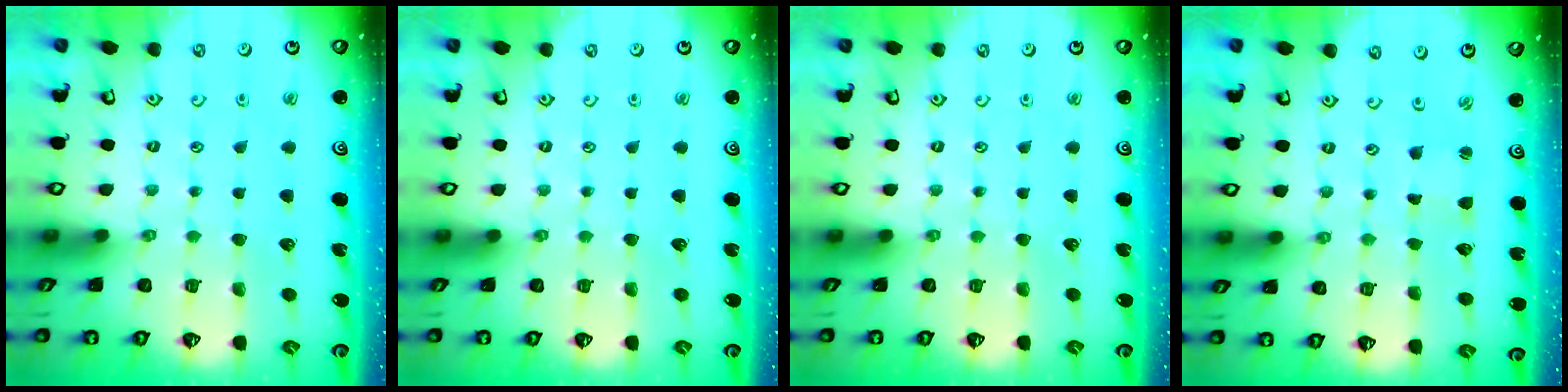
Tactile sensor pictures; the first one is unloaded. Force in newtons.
{"total": 0.0}
{"total": 0.0}
{"total": 1.4, "press": 1.4, "slide": 0.1}